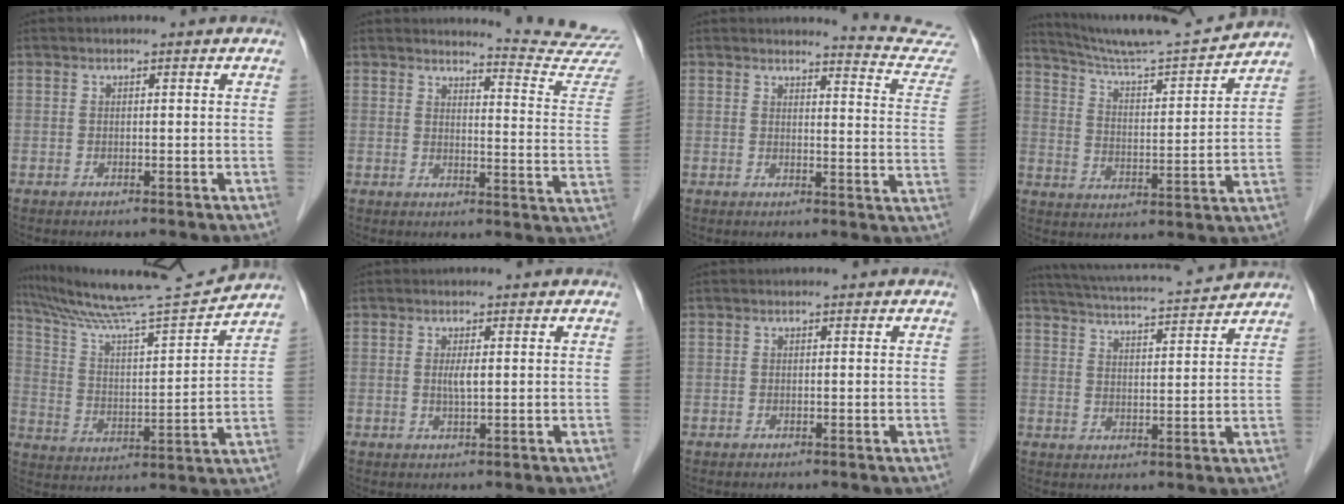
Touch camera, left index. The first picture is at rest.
{"total": 12.9, "force": [12.7, -1.7, -0.1], "torque": [0.000, -0.125, 0.129]}
{"total": 9.7, "force": [9.7, -0.7, -0.1], "torque": [0.002, -0.085, 0.088]}
{"total": 15.3, "force": [14.6, -0.7, 4.4], "torque": [-0.083, -0.011, 0.229]}
{"total": 17.2, "force": [16.0, -0.9, 6.2], "torque": [-0.114, -0.013, 0.259]}
{"total": 1.6, "force": [0.3, 0.1, 1.6], "torque": [-0.035, -0.001, 0.005]}
{"total": 0.0}
{"total": 14.1, "force": [13.4, 0.2, 4.6], "torque": [-0.094, 0.013, 0.198]}